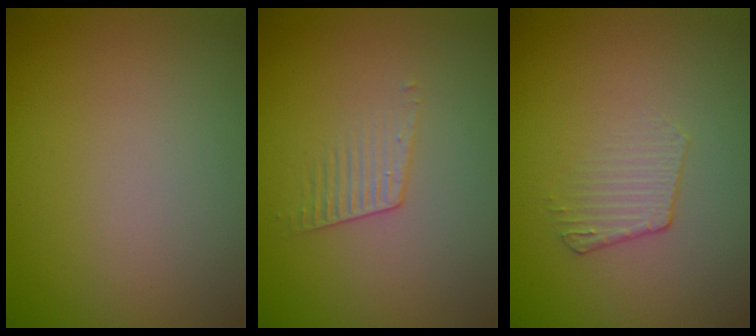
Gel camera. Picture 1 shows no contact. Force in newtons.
{"total": 1.1, "press": 0.4, "slide": 1.1}
{"total": 1.5, "press": 0.7, "slide": 1.4}